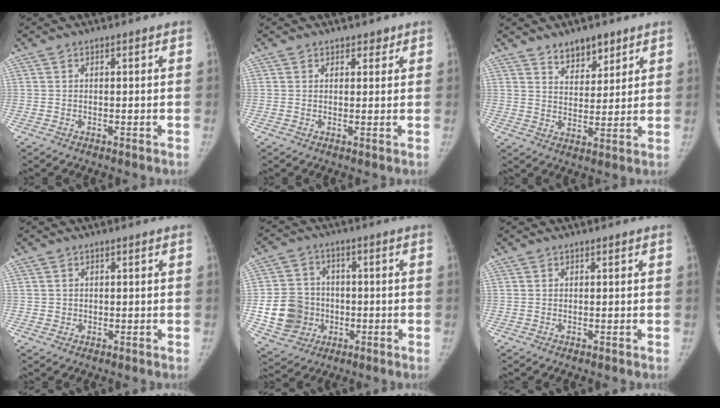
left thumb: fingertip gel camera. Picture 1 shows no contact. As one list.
[{"total": 1.7, "force": [1.3, 1.1, 0.4], "torque": [0.011, -0.007, 0.014]}, {"total": 6.7, "force": [4.9, 3.4, 3.1], "torque": [-0.018, -0.035, 0.084]}, {"total": 1.1, "force": [0.0, 1.1, 0.1], "torque": [0.008, 0.003, 0.000]}, {"total": 11.8, "force": [-2.1, 10.5, 4.8], "torque": [-0.064, 0.013, -0.030]}, {"total": 0.0}]